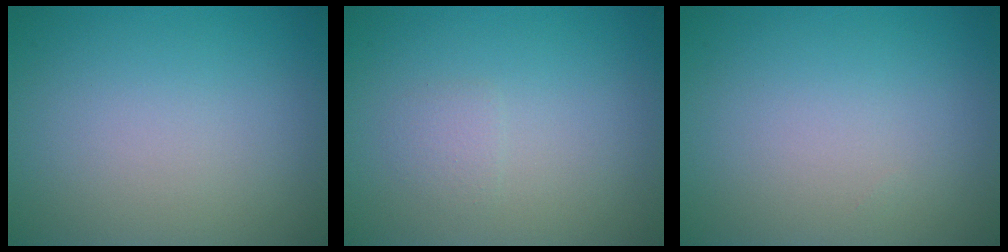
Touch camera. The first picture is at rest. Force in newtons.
{"total": 0.9, "press": 0.9, "slide": 0.1}
{"total": 0.0}